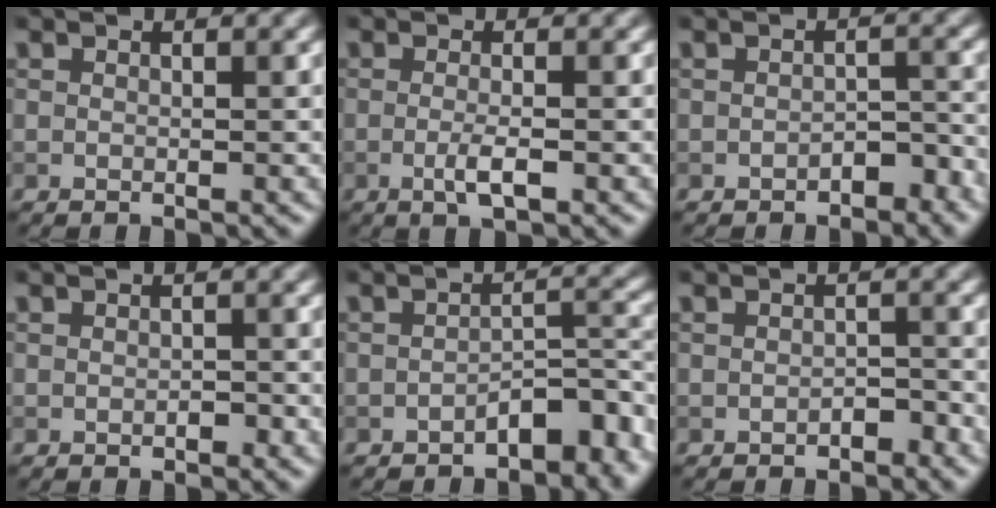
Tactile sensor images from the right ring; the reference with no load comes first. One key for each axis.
{"total": 2.1, "fx": -0.6, "fy": 0.4, "fz": 2.0, "tx": -0.038, "ty": -0.003, "tz": -0.015}
{"total": 2.3, "fx": -1.4, "fy": 1.2, "fz": 1.3, "tx": -0.018, "ty": 0.005, "tz": -0.020}
{"total": 0.8, "fx": -0.3, "fy": 0.4, "fz": 0.6, "tx": -0.008, "ty": -0.001, "tz": -0.003}
{"total": 4.6, "fx": -2.8, "fy": 2.0, "fz": 3.1, "tx": -0.034, "ty": 0.010, "tz": -0.044}
{"total": 1.4, "fx": -0.9, "fy": 0.7, "fz": 0.8, "tx": -0.012, "ty": 0.003, "tz": -0.013}